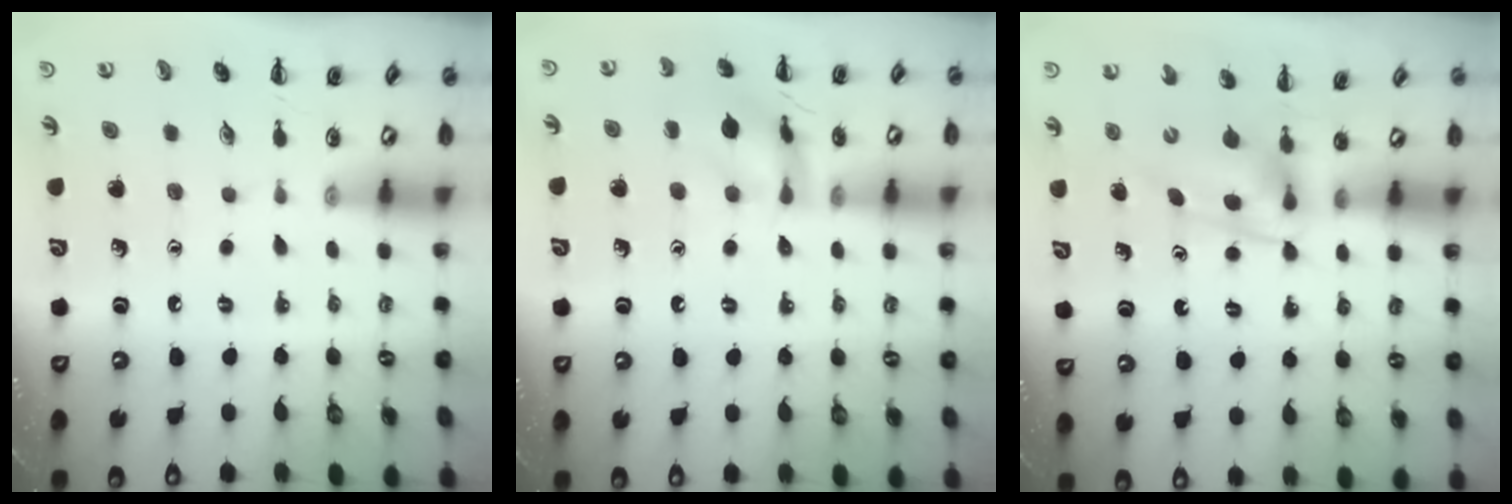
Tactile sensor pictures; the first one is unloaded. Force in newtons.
{"total": 12.3, "press": 12.2, "slide": 0.9}
{"total": 5.4, "press": 5.4, "slide": 0.5}